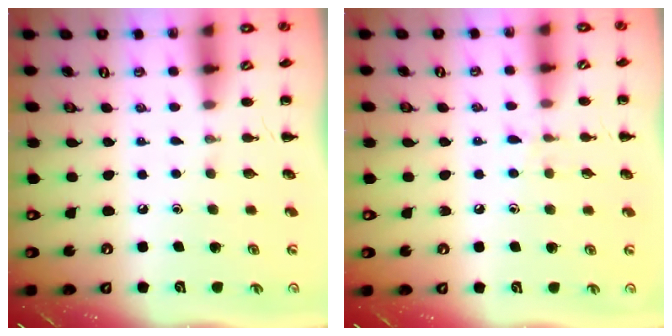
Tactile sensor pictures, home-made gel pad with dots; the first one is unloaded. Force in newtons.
{"total": 5.6, "press": 5.2, "slide": 2.1}